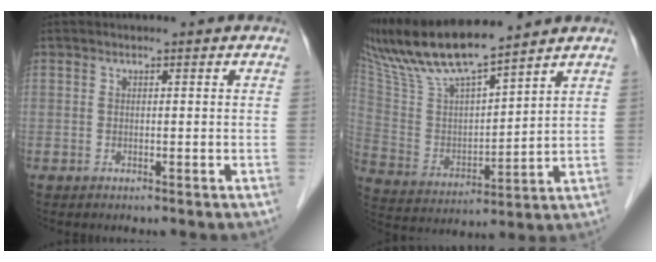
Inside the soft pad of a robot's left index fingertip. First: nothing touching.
{"total": 15.0, "force": [13.4, 0.9, 6.7], "torque": [-0.143, 0.010, 0.263]}